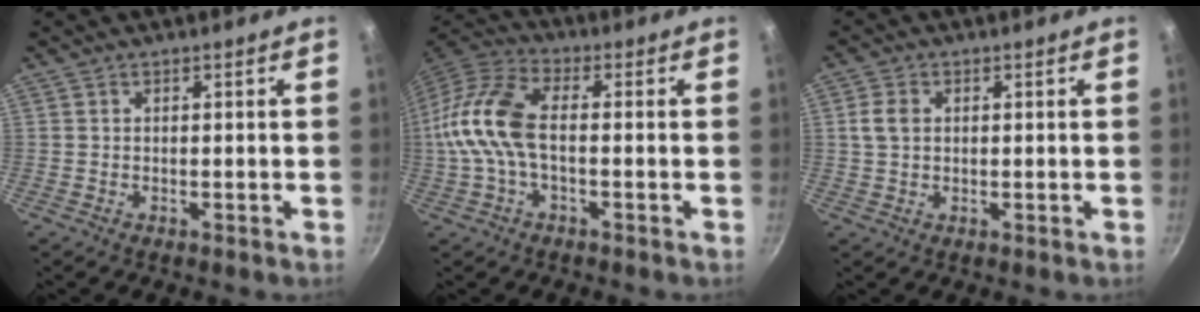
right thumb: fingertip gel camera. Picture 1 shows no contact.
{"total": 13.1, "force": [-0.9, 6.8, 11.1], "torque": [-0.233, 0.033, -0.036]}
{"total": 3.6, "force": [0.7, 2.7, 2.3], "torque": [-0.039, 0.005, 0.011]}